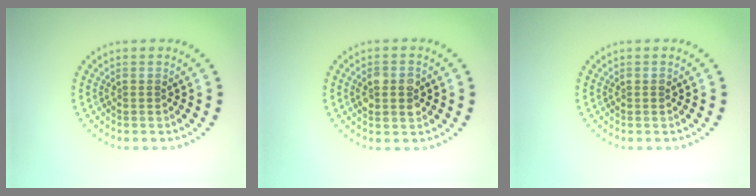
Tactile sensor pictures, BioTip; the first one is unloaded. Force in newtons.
{"total": 2.9, "press": 2.9, "slide": 0.3}
{"total": 0.6, "press": 0.6, "slide": 0.2}